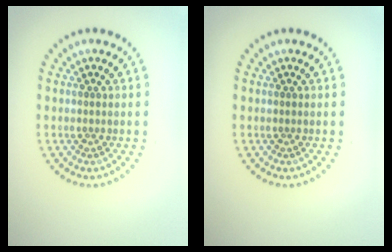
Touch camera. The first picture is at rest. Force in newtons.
{"total": 0.0}